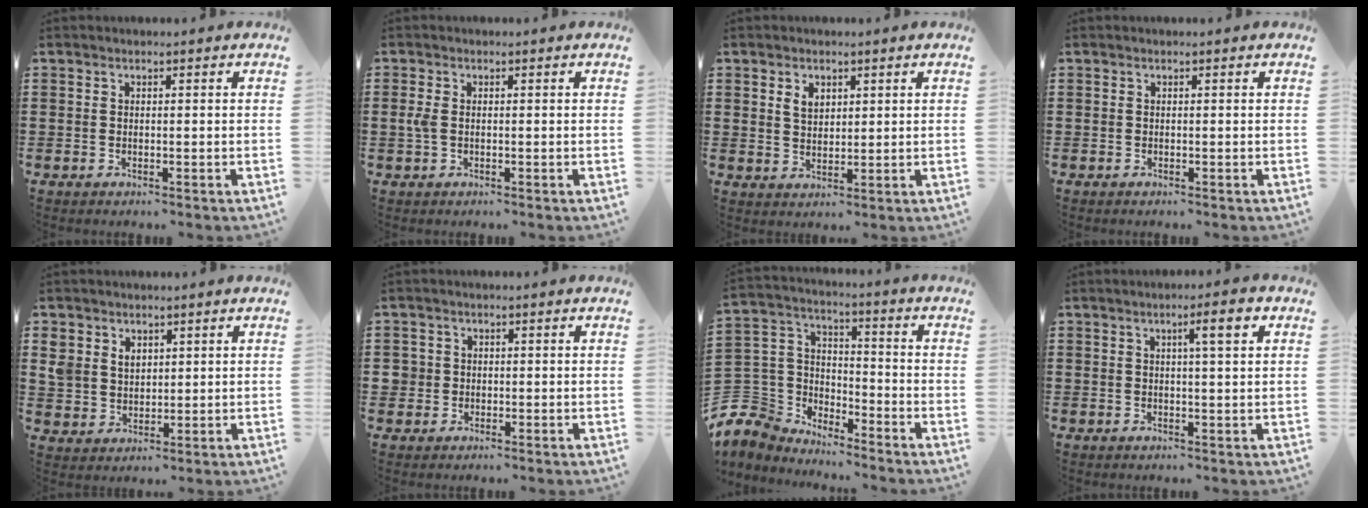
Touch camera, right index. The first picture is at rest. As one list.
[{"total": 2.1, "force": [-0.1, 1.2, 1.8], "torque": [-0.052, -0.001, -0.007]}, {"total": 2.7, "force": [1.3, 1.8, 1.4], "torque": [-0.034, 0.006, 0.025]}, {"total": 0.0}, {"total": 4.1, "force": [2.2, 3.3, 0.7], "torque": [-0.030, 0.013, 0.042]}, {"total": 1.9, "force": [-0.1, 1.9, 0.3], "torque": [-0.015, 0.009, -0.005]}, {"total": 5.8, "force": [-3.8, 4.3, 0.0], "torque": [-0.061, -0.012, -0.088]}, {"total": 4.0, "force": [1.3, 0.2, 3.8], "torque": [-0.061, -0.004, 0.015]}]